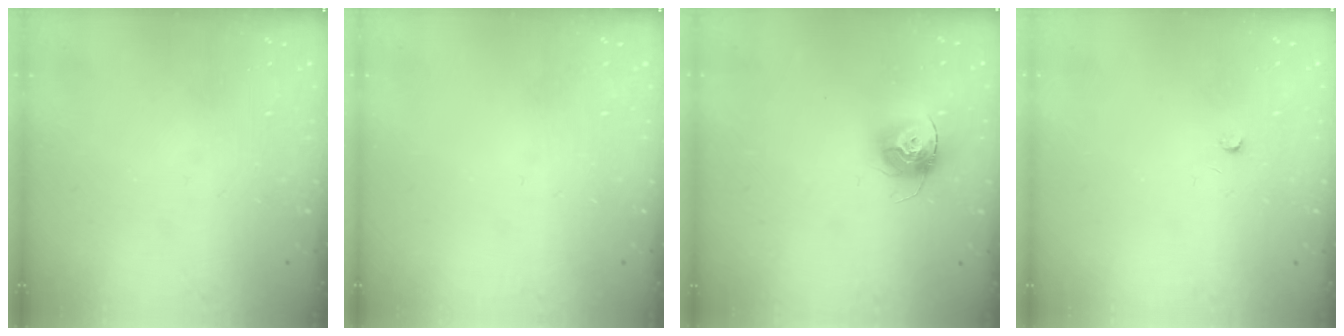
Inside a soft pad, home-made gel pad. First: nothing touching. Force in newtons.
{"total": 0.0}
{"total": 13.6, "press": 13.5, "slide": 1.3}
{"total": 2.5, "press": 2.5, "slide": 0.4}